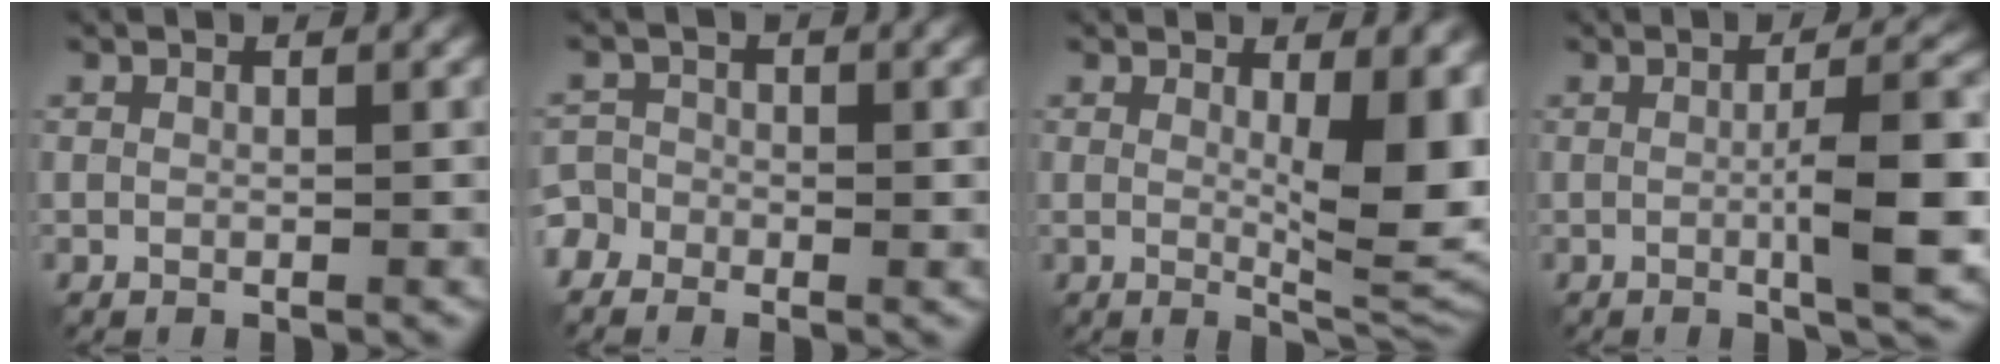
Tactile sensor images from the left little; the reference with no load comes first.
{"total": 2.9, "force": [-1.6, 2.4, 0.5], "torque": [-0.001, 0.004, -0.033]}
{"total": 8.4, "force": [1.1, 2.6, 7.9], "torque": [-0.112, -0.012, 0.023]}
{"total": 7.1, "force": [-0.7, 1.5, 6.9], "torque": [-0.098, 0.004, -0.013]}